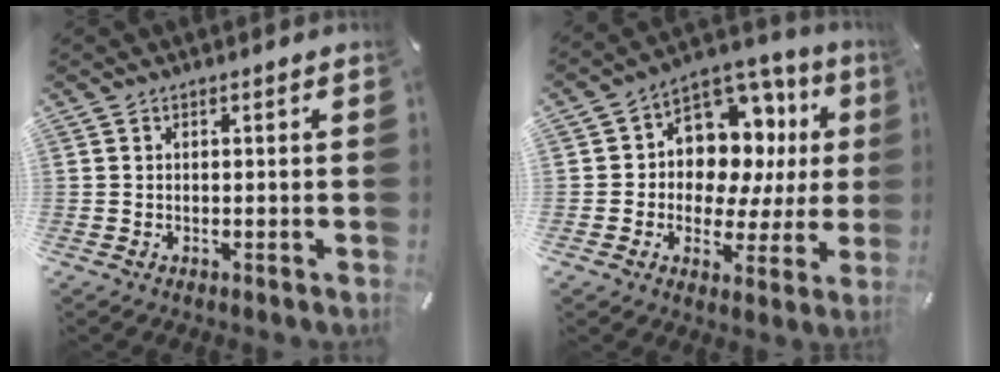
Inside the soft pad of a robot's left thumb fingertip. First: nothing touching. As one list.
[{"total": 11.9, "force": [4.7, 9.4, 5.6], "torque": [-0.082, -0.051, 0.093]}]